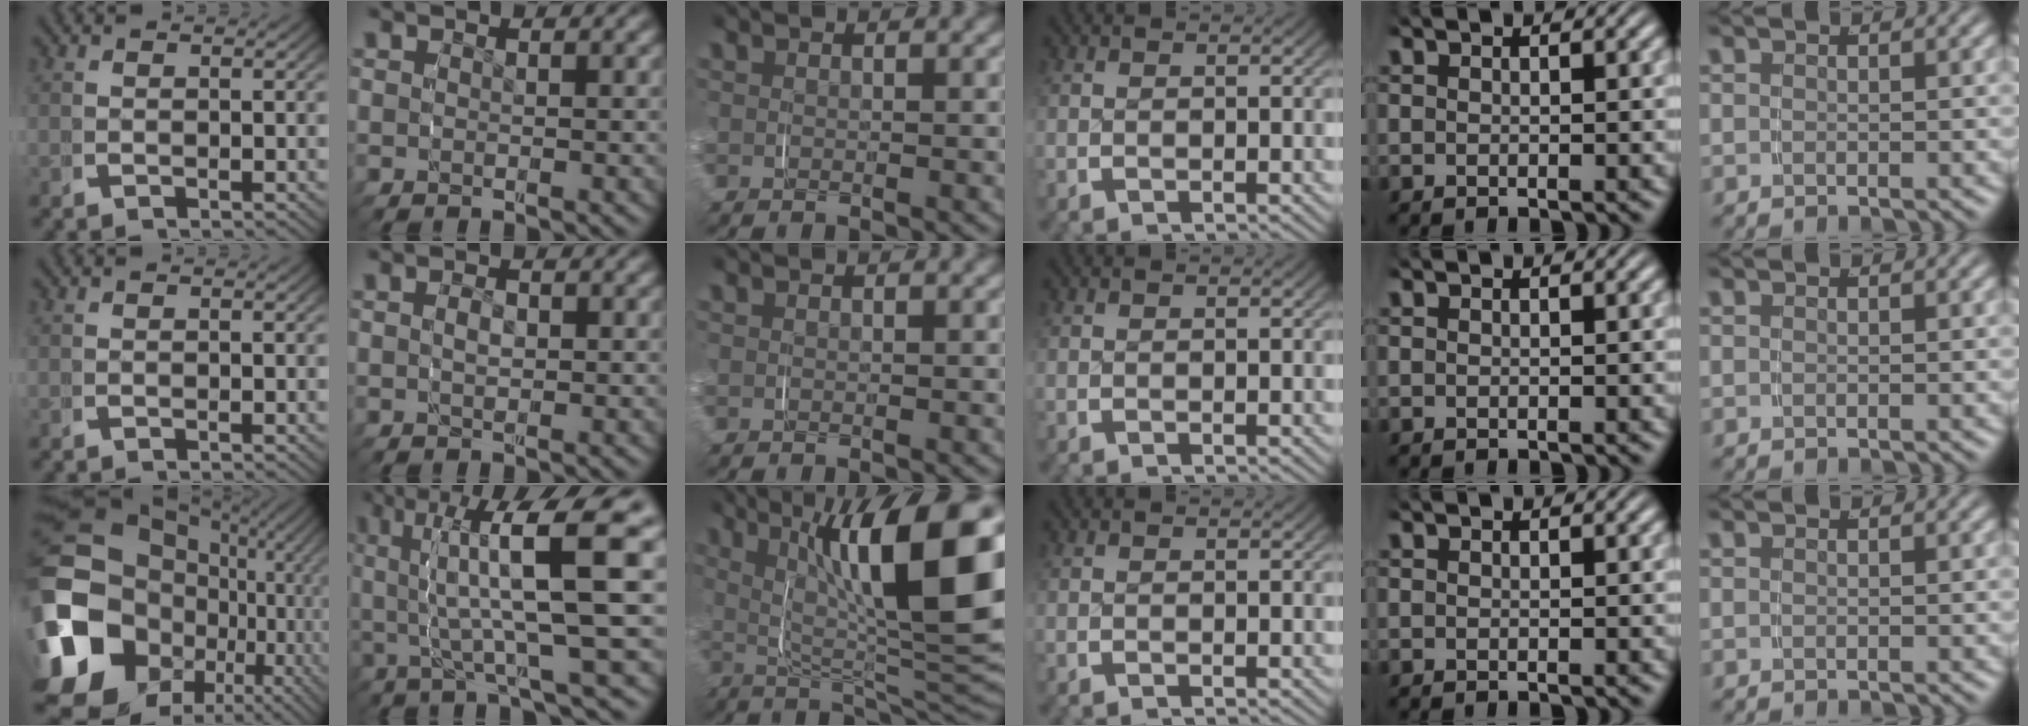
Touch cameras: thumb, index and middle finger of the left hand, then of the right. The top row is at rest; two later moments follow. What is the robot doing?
{"motion": "grasp_and_lifting", "object": "map"}